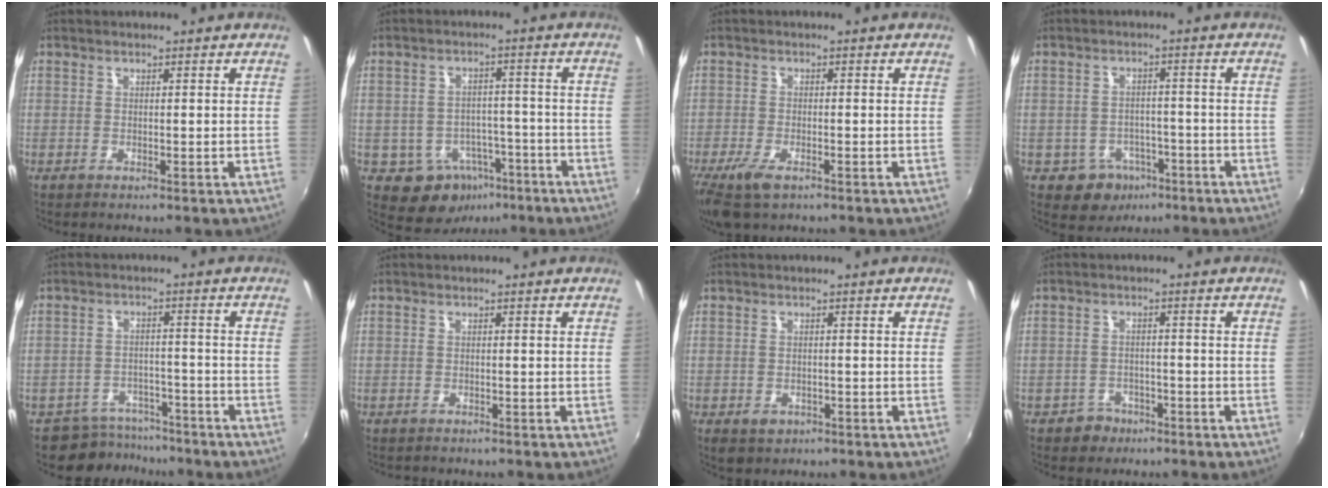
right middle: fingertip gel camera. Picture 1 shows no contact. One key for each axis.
{"total": 8.9, "fx": -4.7, "fy": 7.0, "fz": 2.9, "tx": -0.058, "ty": 0.017, "tz": -0.043}
{"total": 6.6, "fx": -4.2, "fy": 2.5, "fz": 4.4, "tx": -0.109, "ty": -0.024, "tz": -0.078}
{"total": 6.7, "fx": -3.6, "fy": 5.4, "fz": 1.5, "tx": -0.040, "ty": 0.012, "tz": -0.039}
{"total": 7.1, "fx": -6.2, "fy": 3.4, "fz": 0.1, "tx": -0.012, "ty": 0.014, "tz": -0.090}
{"total": 0.7, "fx": -0.5, "fy": 0.4, "fz": -0.1, "tx": -0.002, "ty": -0.002, "tz": -0.008}
{"total": 3.5, "fx": -1.6, "fy": 2.6, "fz": 1.6, "tx": -0.033, "ty": -0.009, "tz": -0.019}
{"total": 3.8, "fx": -2.5, "fy": 2.9, "fz": 0.3, "tx": -0.020, "ty": 0.007, "tz": -0.037}